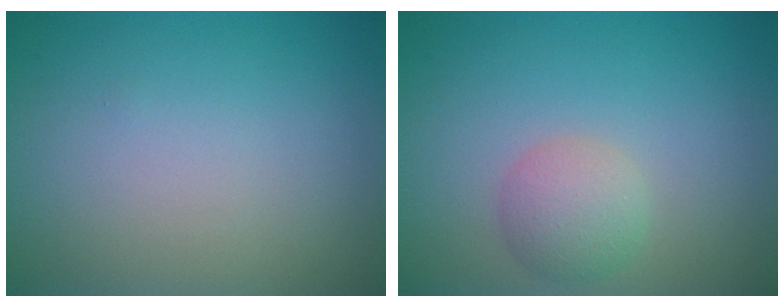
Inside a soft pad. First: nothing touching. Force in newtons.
{"total": 2.7, "press": 2.6, "slide": 0.2}